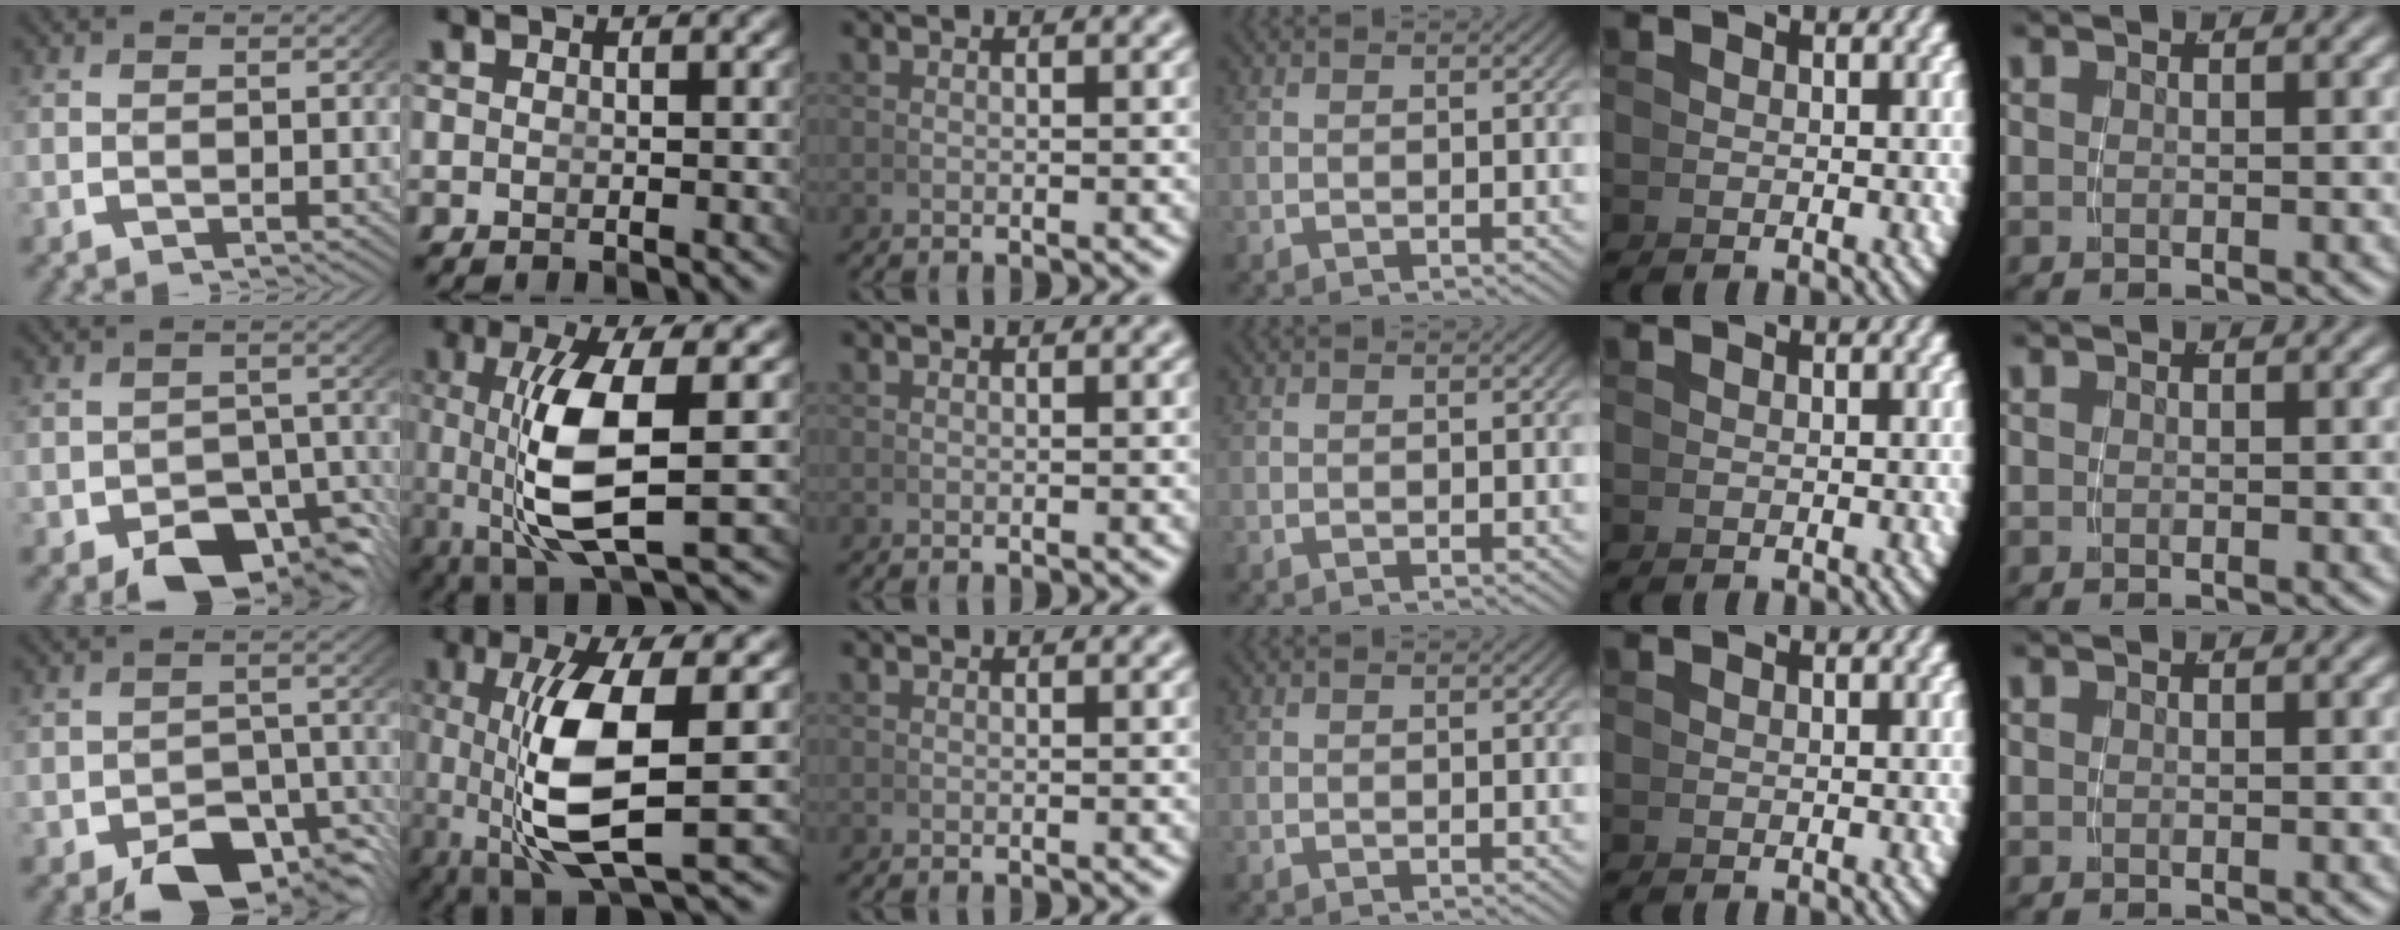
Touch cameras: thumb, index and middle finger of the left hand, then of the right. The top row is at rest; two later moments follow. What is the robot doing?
{"motion": "grasp_and_lifting", "object": "pen"}